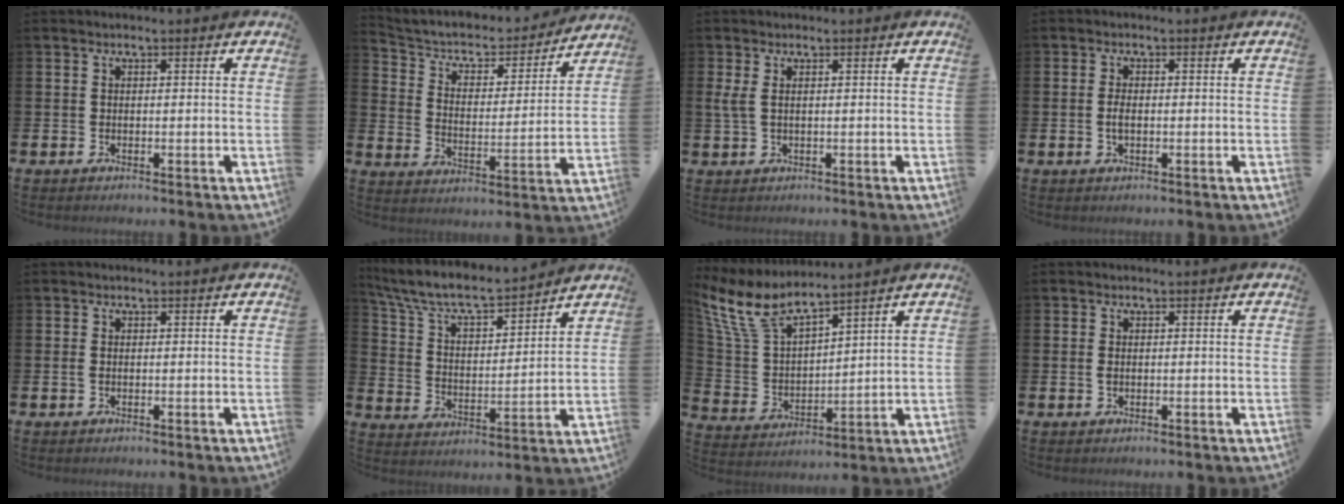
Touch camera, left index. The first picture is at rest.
{"total": 5.9, "force": [5.3, 2.2, 1.4], "torque": [-0.059, -0.039, 0.085]}
{"total": 1.6, "force": [0.8, 0.4, 1.3], "torque": [-0.035, 0.006, 0.015]}
{"total": 1.9, "force": [-0.1, 0.9, 1.6], "torque": [-0.023, 0.000, -0.006]}
{"total": 0.6, "force": [-0.1, 0.3, 0.5], "torque": [-0.016, 0.006, -0.001]}
{"total": 8.2, "force": [7.6, 1.8, 2.6], "torque": [-0.088, -0.052, 0.131]}
{"total": 8.0, "force": [6.8, 2.5, 3.4], "torque": [-0.103, -0.030, 0.121]}
{"total": 0.8, "force": [0.0, 0.5, 0.7], "torque": [-0.013, 0.004, -0.001]}